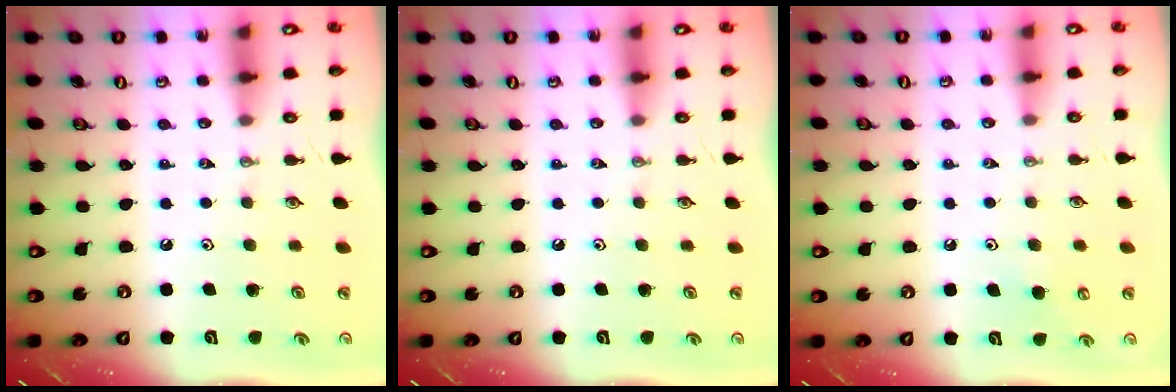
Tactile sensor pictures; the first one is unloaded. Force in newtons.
{"total": 0.0}
{"total": 5.5, "press": 5.5, "slide": 0.8}